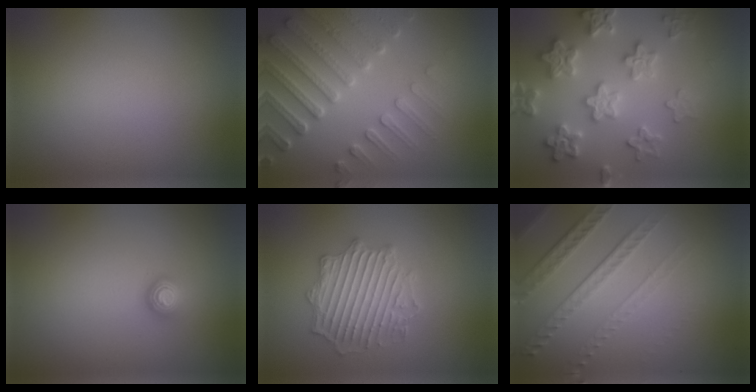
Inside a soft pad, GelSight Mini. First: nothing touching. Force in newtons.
{"total": 6.2, "press": 5.2, "slide": 3.4}
{"total": 6.1, "press": 6.0, "slide": 1.1}
{"total": 1.3, "press": 1.0, "slide": 0.8}
{"total": 4.2, "press": 4.1, "slide": 1.0}
{"total": 5.0, "press": 3.4, "slide": 3.7}